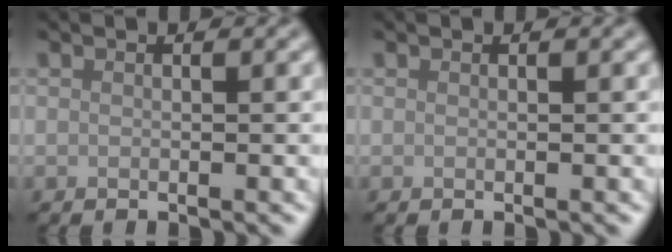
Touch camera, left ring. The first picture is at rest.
{"total": 0.0}